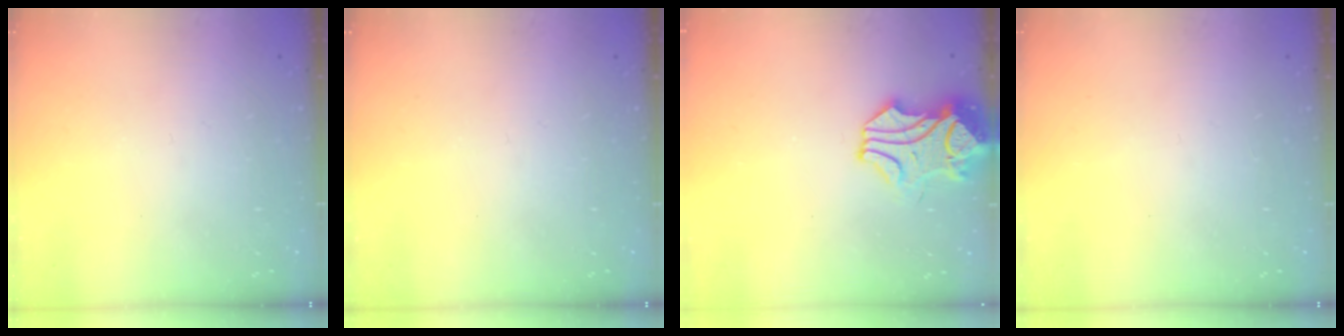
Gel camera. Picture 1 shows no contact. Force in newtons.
{"total": 0.0}
{"total": 1.4, "press": 0.5, "slide": 1.3}
{"total": 0.0}